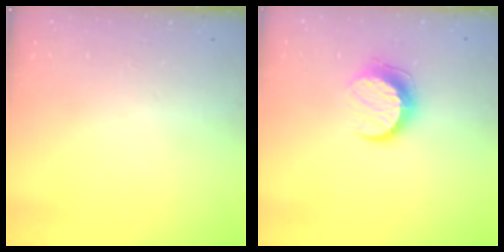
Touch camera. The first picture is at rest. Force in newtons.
{"total": 10.3, "press": 10.3, "slide": 0.7}